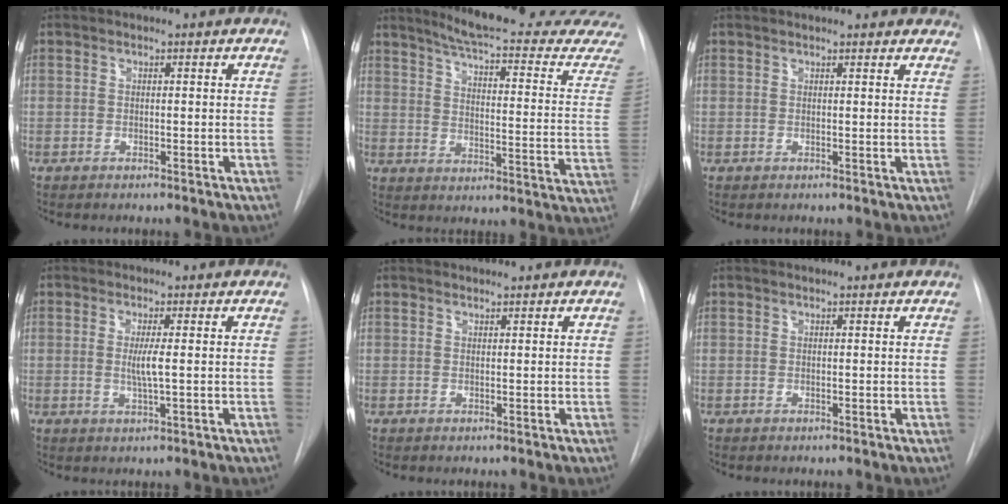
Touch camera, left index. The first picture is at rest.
{"total": 23.4, "force": [21.9, 0.4, 8.3], "torque": [-0.115, -0.114, 0.260]}
{"total": 9.0, "force": [8.3, 2.3, 2.8], "torque": [-0.016, 0.009, 0.080]}
{"total": 2.7, "force": [0.0, -0.2, 2.7], "torque": [-0.056, -0.008, -0.002]}
{"total": 0.8, "force": [0.8, 0.0, 0.0], "torque": [-0.005, 0.005, 0.017]}
{"total": 1.2, "force": [1.2, 0.1, 0.4], "torque": [-0.010, 0.013, 0.015]}